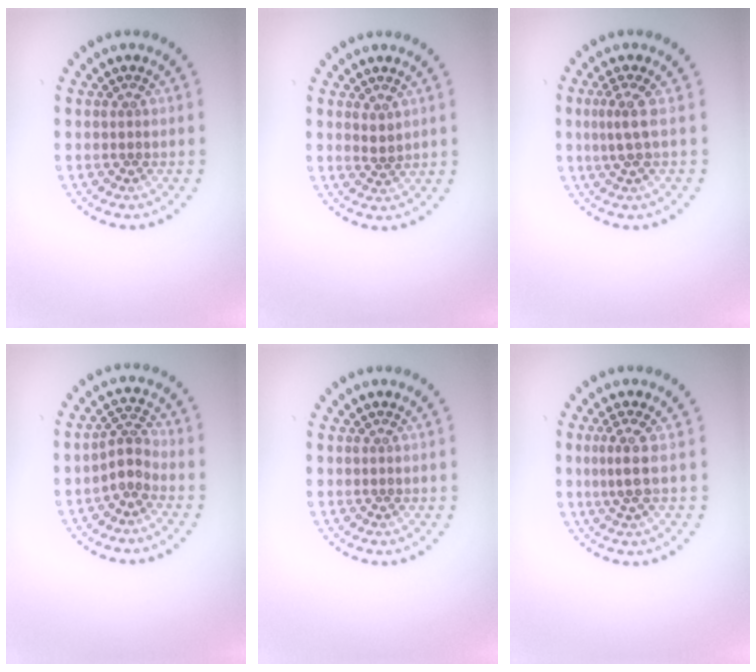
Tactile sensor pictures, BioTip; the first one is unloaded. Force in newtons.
{"total": 1.1, "press": 1.0, "slide": 0.6}
{"total": 2.2, "press": 1.6, "slide": 1.5}
{"total": 2.2, "press": 1.7, "slide": 1.4}
{"total": 0.0}
{"total": 2.0, "press": 1.5, "slide": 1.3}